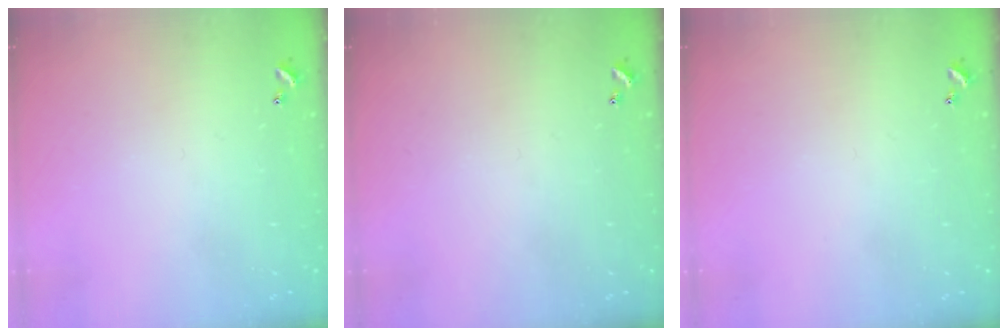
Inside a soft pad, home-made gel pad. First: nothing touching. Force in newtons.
{"total": 0.0}
{"total": 0.0}